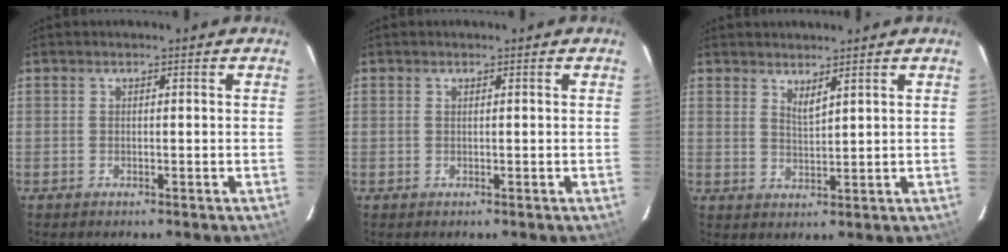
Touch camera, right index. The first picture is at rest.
{"total": 0.0}
{"total": 2.7, "force": [2.2, 0.3, 1.4], "torque": [-0.024, -0.003, 0.038]}